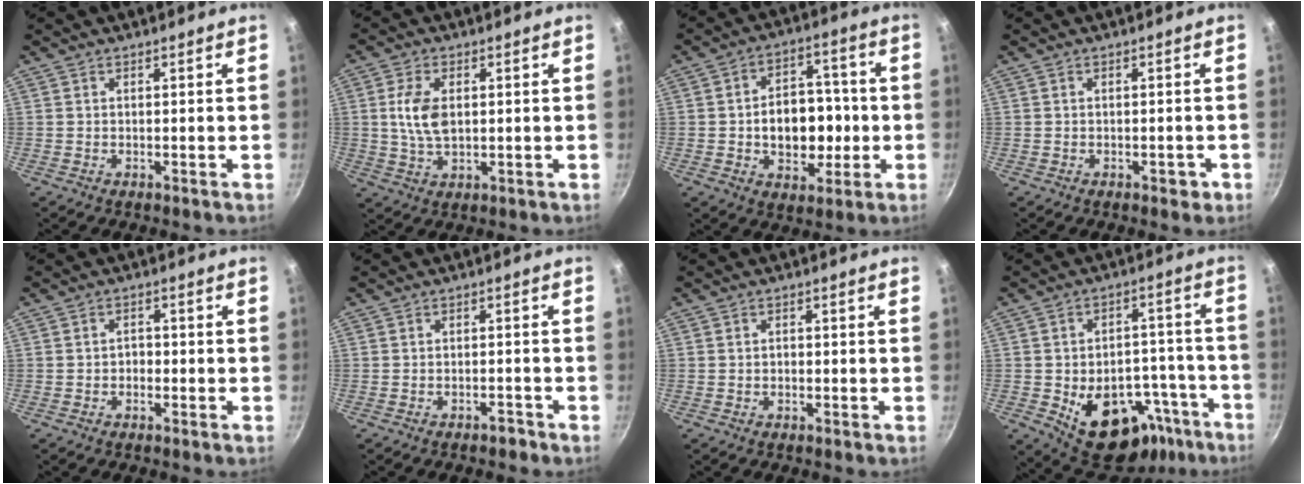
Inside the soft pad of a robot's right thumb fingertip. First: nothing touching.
{"total": 7.4, "force": [0.9, 4.3, 6.0], "torque": [-0.114, -0.001, 0.018]}
{"total": 13.5, "force": [-1.6, 9.7, 9.3], "torque": [-0.093, 0.020, -0.020]}
{"total": 1.9, "force": [-0.9, 1.2, 1.2], "torque": [-0.003, 0.012, -0.005]}
{"total": 2.0, "force": [-0.7, 1.5, 1.0], "torque": [-0.007, 0.010, -0.012]}
{"total": 1.8, "force": [-1.5, 0.7, 0.7], "torque": [-0.001, 0.020, -0.013]}
{"total": 0.9, "force": [-0.3, 0.7, 0.5], "torque": [-0.008, 0.003, -0.005]}
{"total": 20.4, "force": [-10.0, 12.9, 12.3], "torque": [-0.119, 0.044, -0.121]}